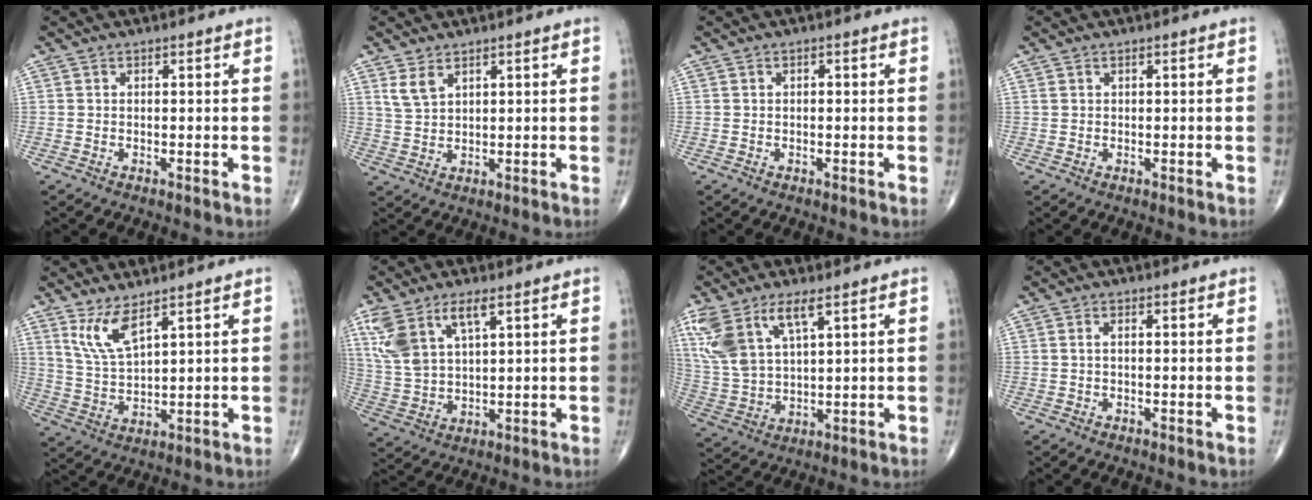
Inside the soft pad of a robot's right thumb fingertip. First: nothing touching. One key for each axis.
{"total": 3.6, "fx": 2.3, "fy": 1.8, "fz": 2.2, "tx": -0.043, "ty": -0.009, "tz": 0.054}
{"total": 0.6, "fx": 0.0, "fy": 0.3, "fz": 0.5, "tx": -0.008, "ty": 0.001, "tz": 0.000}
{"total": 0.6, "fx": 0.4, "fy": 0.2, "fz": 0.3, "tx": -0.006, "ty": 0.006, "tz": 0.010}
{"total": 6.7, "fx": 4.3, "fy": 1.8, "fz": 4.8, "tx": -0.099, "ty": -0.034, "tz": 0.095}
{"total": 10.2, "fx": 5.2, "fy": 4.2, "fz": 7.7, "tx": -0.170, "ty": -0.011, "tz": 0.114}
{"total": 12.6, "fx": 6.6, "fy": 5.1, "fz": 9.5, "tx": -0.210, "ty": -0.014, "tz": 0.141}
{"total": 1.0, "fx": 0.0, "fy": 0.4, "fz": 0.9, "tx": -0.019, "ty": 0.002, "tz": -0.001}